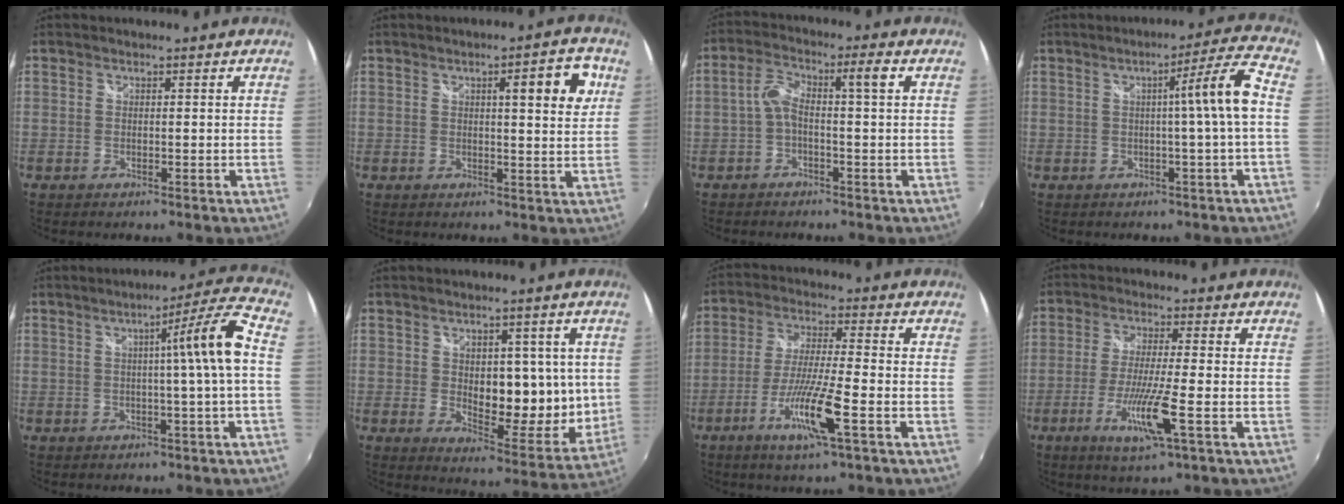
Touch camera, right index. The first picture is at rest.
{"total": 7.5, "force": [2.6, 1.3, 6.9], "torque": [-0.085, 0.013, 0.035]}
{"total": 4.8, "force": [-0.8, 0.4, 4.7], "torque": [-0.095, 0.012, -0.014]}
{"total": 7.9, "force": [0.0, -1.8, 7.7], "torque": [-0.104, 0.015, 0.007]}
{"total": 9.0, "force": [0.3, -1.9, 8.8], "torque": [-0.115, 0.017, 0.011]}
{"total": 12.8, "force": [1.7, 7.5, 10.2], "torque": [-0.119, -0.020, 0.037]}
{"total": 11.0, "force": [-4.8, 0.2, 9.9], "torque": [-0.199, -0.013, -0.094]}
{"total": 9.5, "force": [-3.6, 0.0, 8.8], "torque": [-0.179, -0.018, -0.067]}